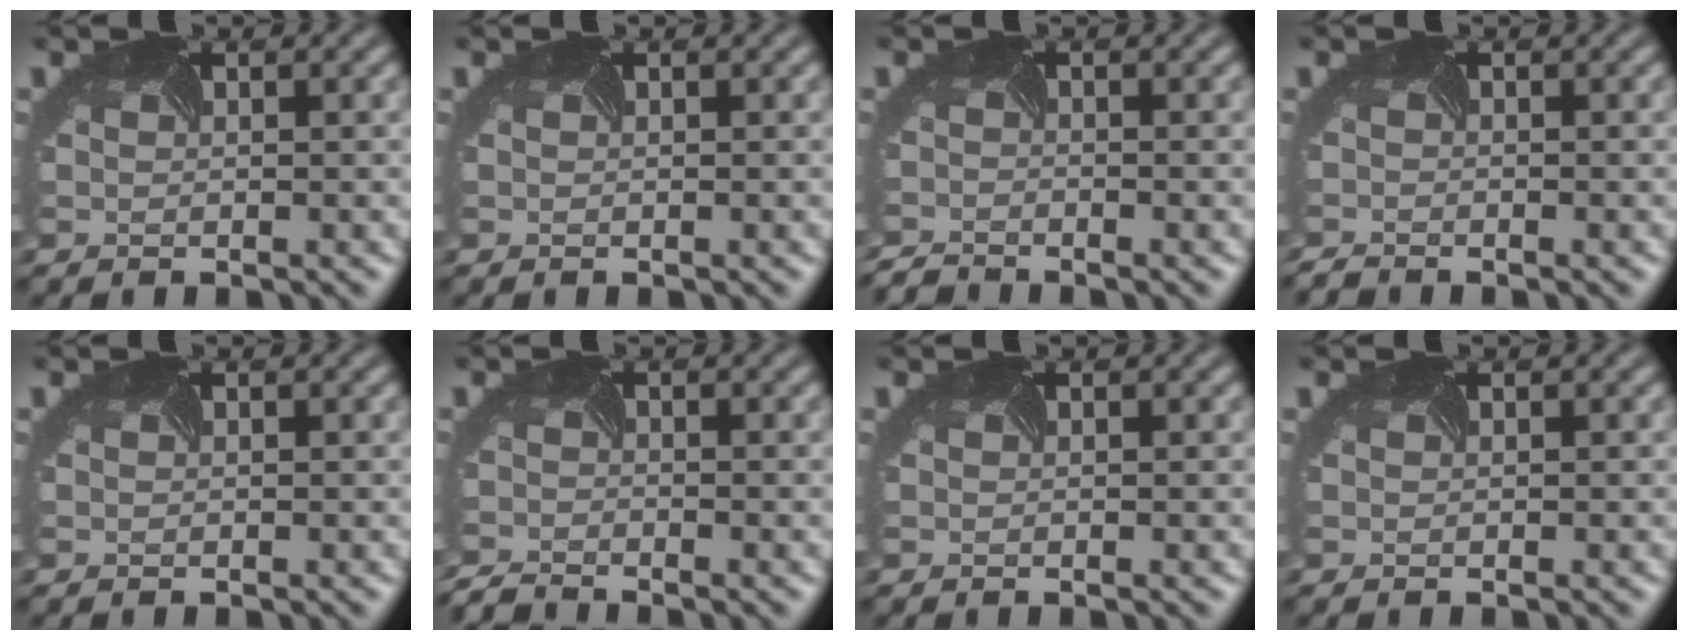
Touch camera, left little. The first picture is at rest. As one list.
[{"total": 0.0}, {"total": 2.0, "force": [-2.0, -0.1, -0.2], "torque": [-0.005, -0.015, -0.043]}, {"total": 1.4, "force": [-1.4, -0.2, -0.2], "torque": [-0.005, -0.014, -0.029]}, {"total": 0.0}, {"total": 2.3, "force": [-2.3, -0.2, 0.0], "torque": [-0.008, -0.017, -0.051]}, {"total": 0.0}, {"total": 0.0}]